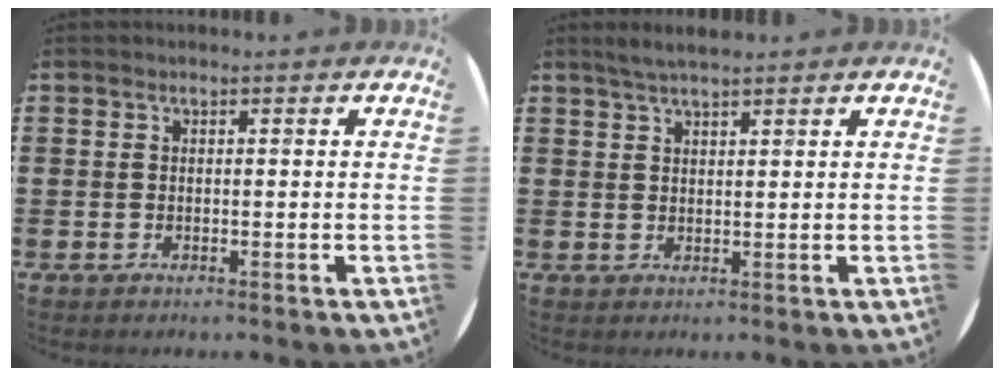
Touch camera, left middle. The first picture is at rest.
{"total": 2.6, "force": [2.2, 0.3, 1.2], "torque": [-0.028, 0.005, 0.041]}